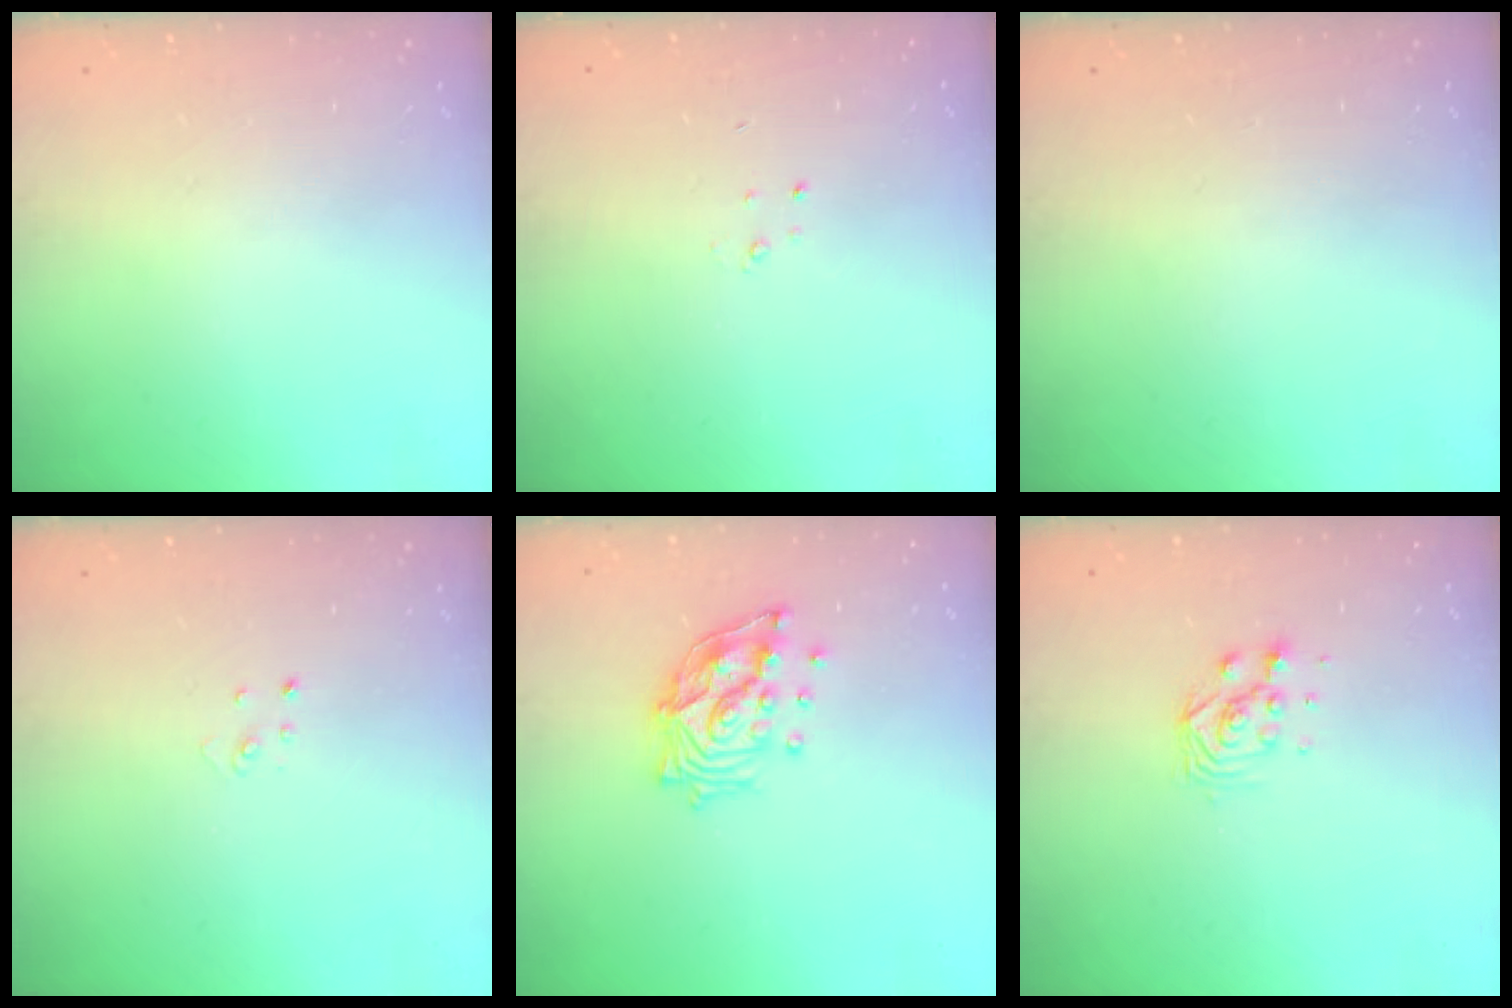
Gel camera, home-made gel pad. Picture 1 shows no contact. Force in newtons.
{"total": 2.3, "press": 2.3, "slide": 0.3}
{"total": 0.0}
{"total": 1.9, "press": 1.9, "slide": 0.2}
{"total": 13.9, "press": 13.8, "slide": 1.4}
{"total": 4.2, "press": 4.2, "slide": 0.3}